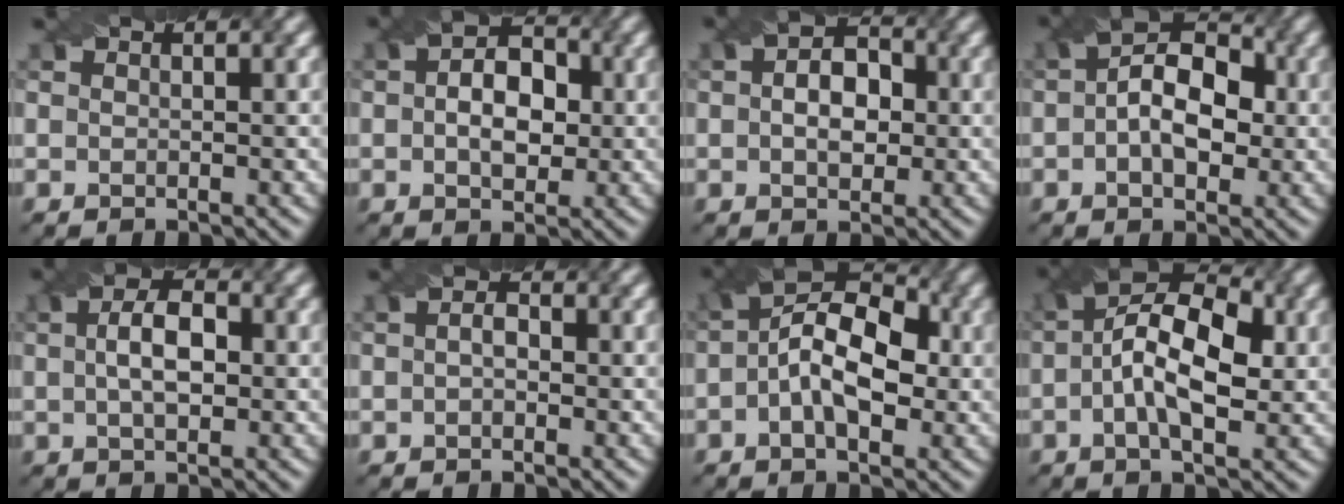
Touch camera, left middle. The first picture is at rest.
{"total": 4.3, "force": [-0.4, 3.0, 3.0], "torque": [-0.037, 0.008, 0.003]}
{"total": 3.7, "force": [-0.4, 2.7, 2.5], "torque": [-0.028, 0.010, -0.001]}
{"total": 6.1, "force": [-0.4, 3.9, 4.7], "torque": [-0.055, 0.019, 0.000]}
{"total": 3.4, "force": [-0.3, 1.9, 2.7], "torque": [-0.042, 0.008, 0.006]}
{"total": 1.1, "force": [-0.6, 0.9, 0.5], "torque": [0.007, 0.000, -0.007]}
{"total": 7.0, "force": [-0.8, 4.0, 5.7], "torque": [-0.084, 0.023, -0.008]}
{"total": 7.6, "force": [-0.4, 3.9, 6.5], "torque": [-0.107, 0.018, 0.000]}